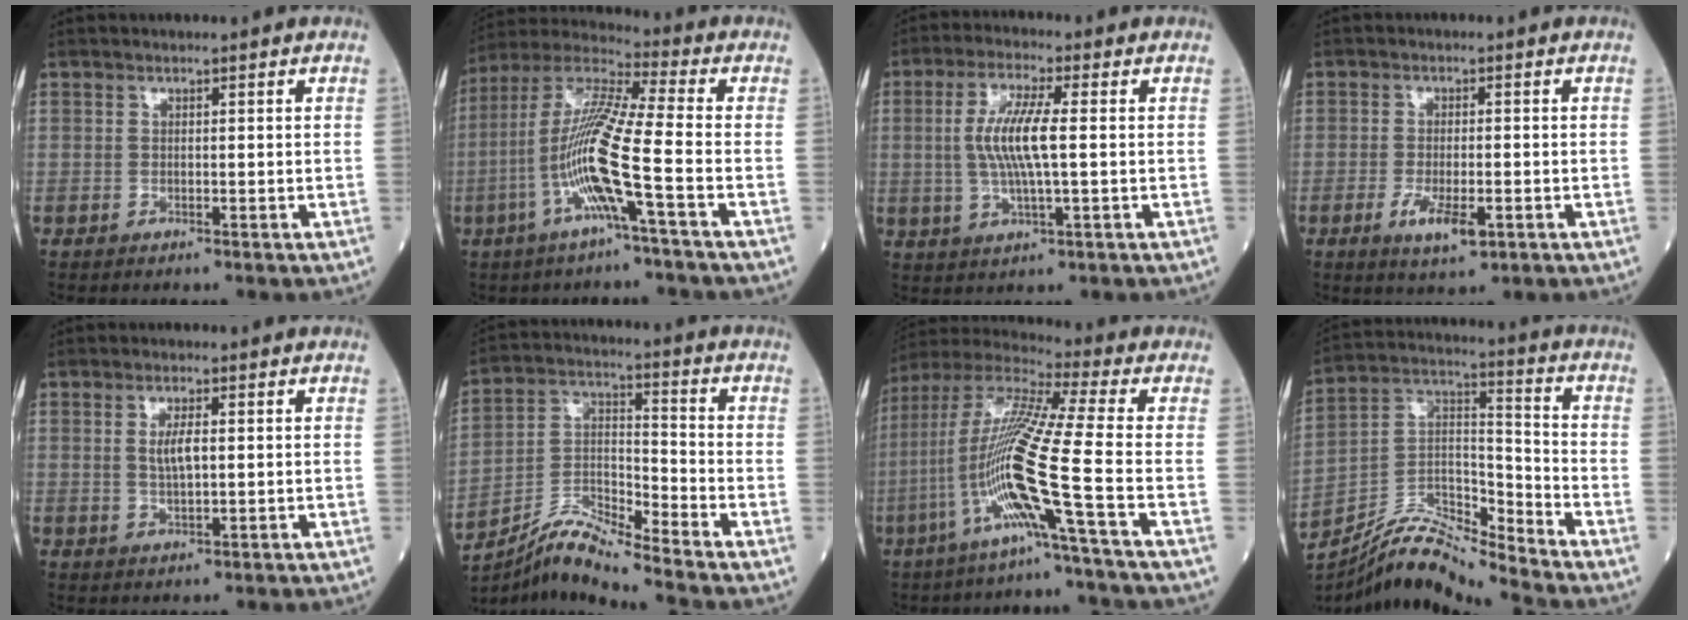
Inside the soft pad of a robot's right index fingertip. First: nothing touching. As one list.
[{"total": 13.5, "force": [-4.1, -0.6, 12.8], "torque": [-0.264, 0.003, -0.089]}, {"total": 8.2, "force": [0.5, 1.0, 8.1], "torque": [-0.168, 0.000, 0.007]}, {"total": 5.0, "force": [-2.0, 1.4, 4.4], "torque": [-0.084, -0.006, -0.028]}, {"total": 3.4, "force": [0.5, 0.8, 3.3], "torque": [-0.062, 0.001, 0.011]}, {"total": 9.2, "force": [-8.3, -0.7, 4.0], "torque": [-0.084, 0.009, -0.155]}, {"total": 16.5, "force": [-5.3, -1.9, 15.5], "torque": [-0.317, -0.010, -0.115]}, {"total": 12.7, "force": [-12.2, -0.2, 3.5], "torque": [-0.065, 0.049, -0.229]}]